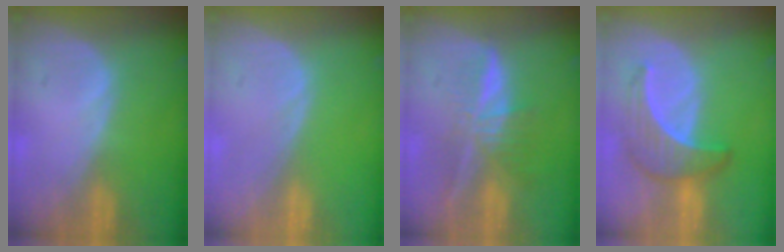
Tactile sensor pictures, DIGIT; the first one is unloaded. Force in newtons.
{"total": 0.0}
{"total": 6.4, "press": 5.7, "slide": 3.1}
{"total": 6.7, "press": 6.4, "slide": 1.9}